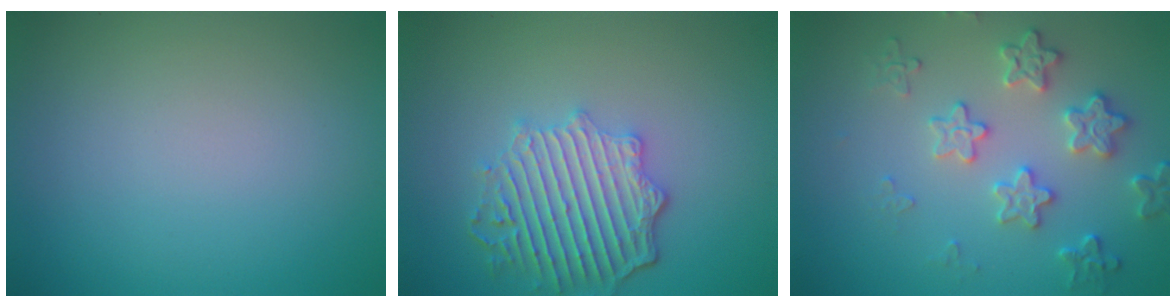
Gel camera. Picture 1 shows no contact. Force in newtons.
{"total": 5.6, "press": 4.5, "slide": 3.3}
{"total": 3.8, "press": 3.5, "slide": 1.7}